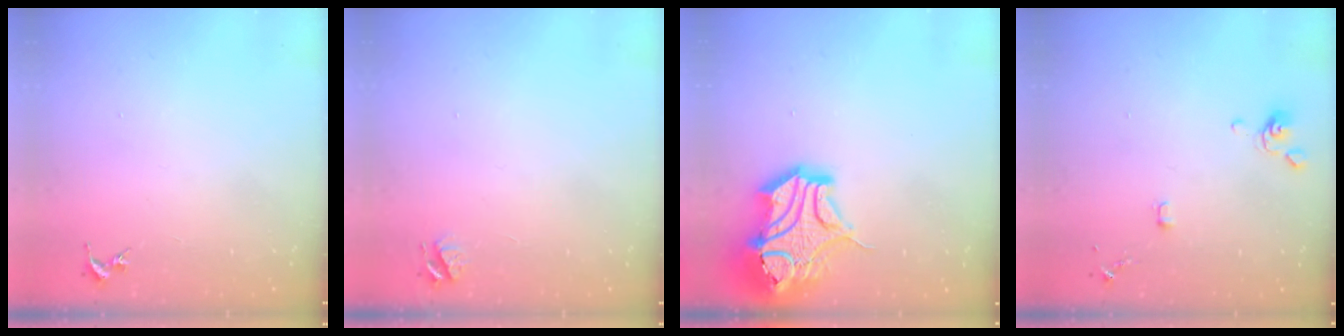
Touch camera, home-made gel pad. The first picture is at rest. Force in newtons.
{"total": 3.9, "press": 3.9, "slide": 0.4}
{"total": 19.2, "press": 19.0, "slide": 3.0}
{"total": 4.0, "press": 4.0, "slide": 0.8}